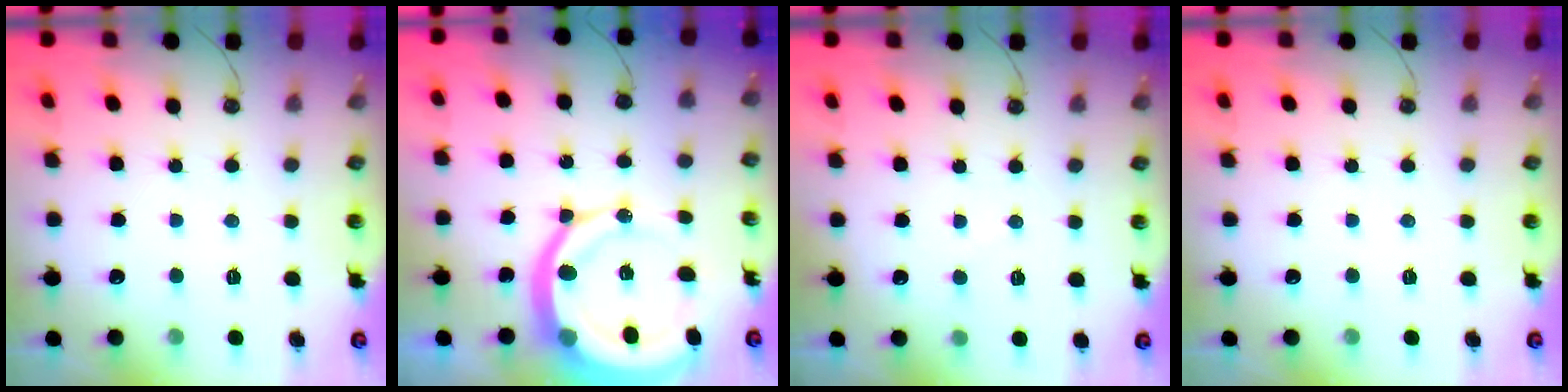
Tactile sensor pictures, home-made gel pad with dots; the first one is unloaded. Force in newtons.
{"total": 17.4, "press": 17.3, "slide": 2.3}
{"total": 2.9, "press": 2.9, "slide": 0.3}
{"total": 0.0}